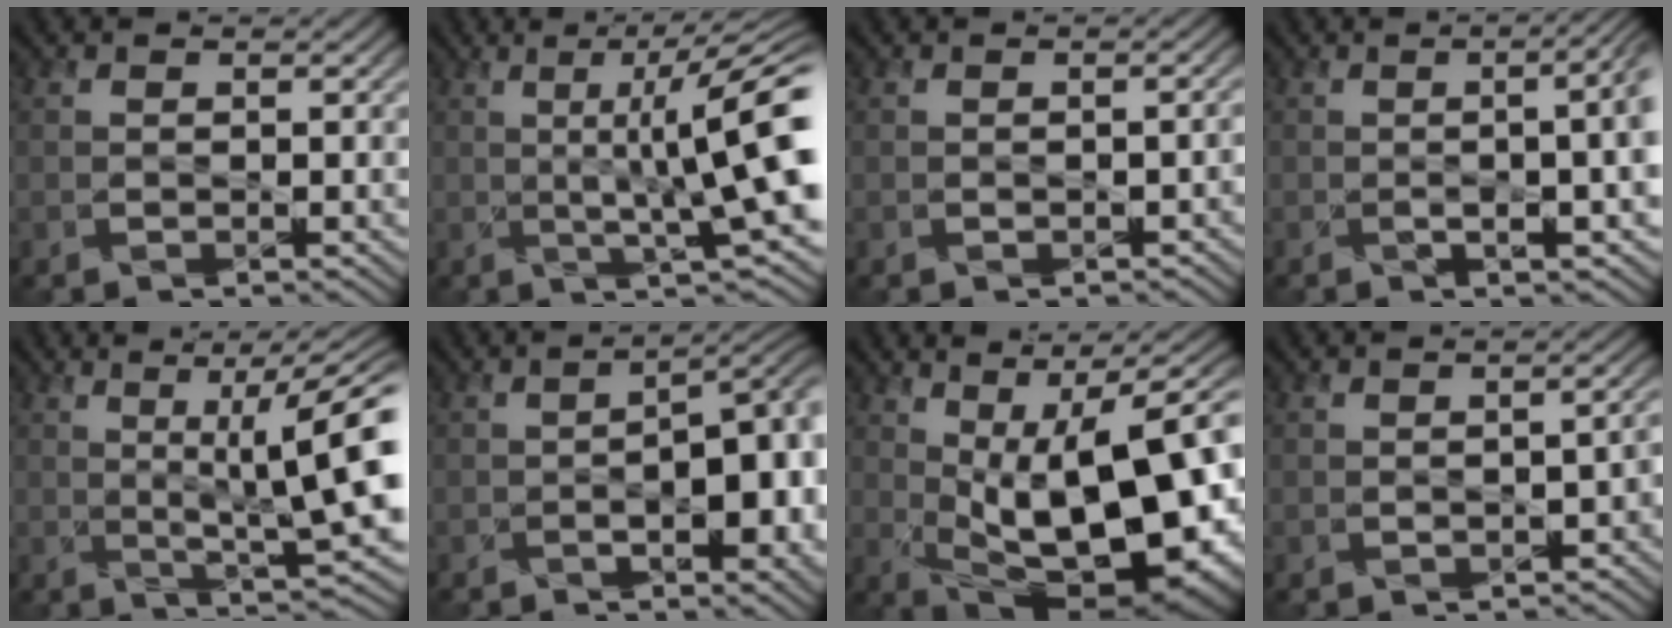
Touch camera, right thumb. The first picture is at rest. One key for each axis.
{"total": 13.5, "fx": 1.3, "fy": 2.1, "fz": 13.3, "tx": -0.185, "ty": 0.012, "tz": 0.031}
{"total": 0.9, "fx": -0.5, "fy": 0.3, "fz": 0.7, "tx": -0.007, "ty": 0.000, "tz": -0.005}
{"total": 7.5, "fx": -0.3, "fy": 2.2, "fz": 7.2, "tx": -0.073, "ty": 0.017, "tz": -0.012}
{"total": 12.2, "fx": 2.4, "fy": 2.0, "fz": 11.8, "tx": -0.169, "ty": 0.013, "tz": 0.049}
{"total": 9.3, "fx": -1.6, "fy": 3.5, "fz": 8.5, "tx": -0.109, "ty": -0.010, "tz": -0.027}
{"total": 18.3, "fx": 0.5, "fy": 8.4, "fz": 16.3, "tx": -0.230, "ty": -0.004, "tz": 0.034}
{"total": 2.6, "fx": -1.0, "fy": 1.3, "fz": 2.0, "tx": -0.024, "ty": -0.001, "tz": -0.009}